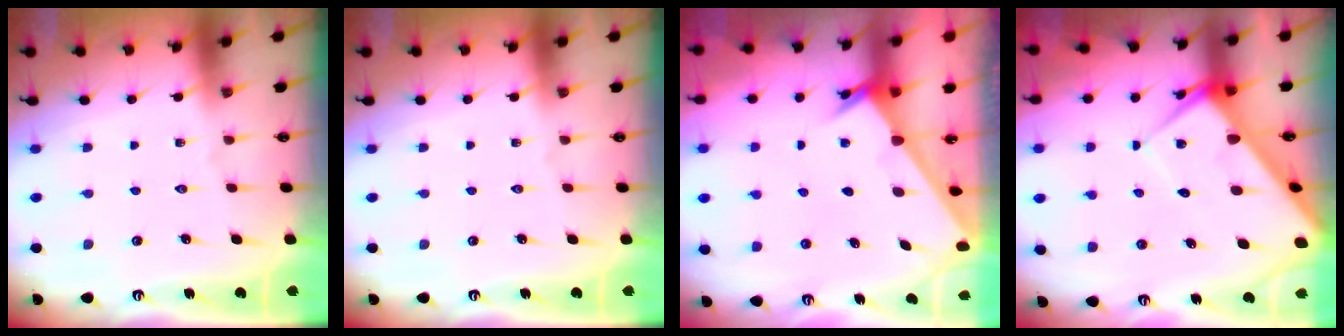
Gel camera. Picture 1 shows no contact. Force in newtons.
{"total": 0.0}
{"total": 2.3, "press": 2.3, "slide": 0.2}
{"total": 8.7, "press": 8.7, "slide": 0.7}